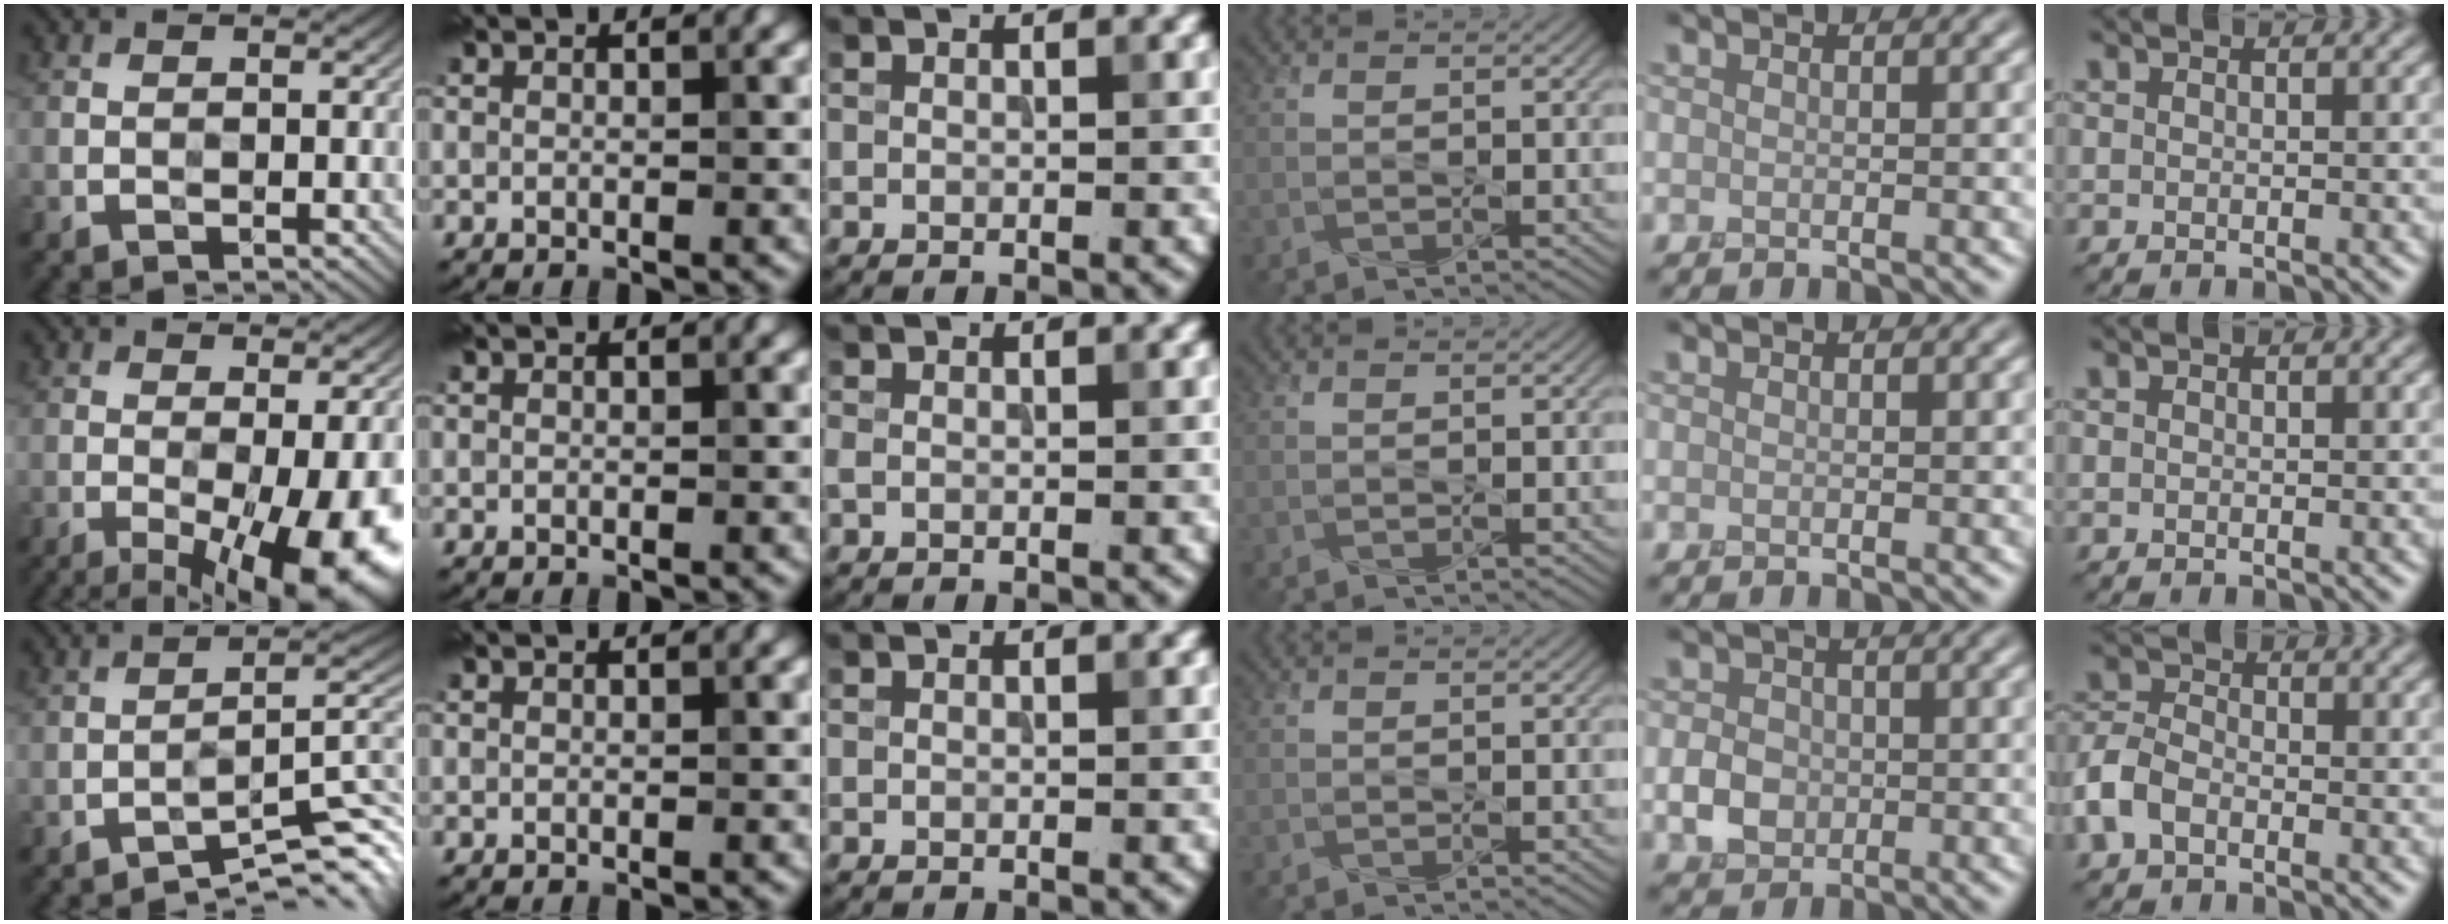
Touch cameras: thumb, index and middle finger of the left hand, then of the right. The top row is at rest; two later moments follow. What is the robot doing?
{"motion": "press", "object": "syringe"}